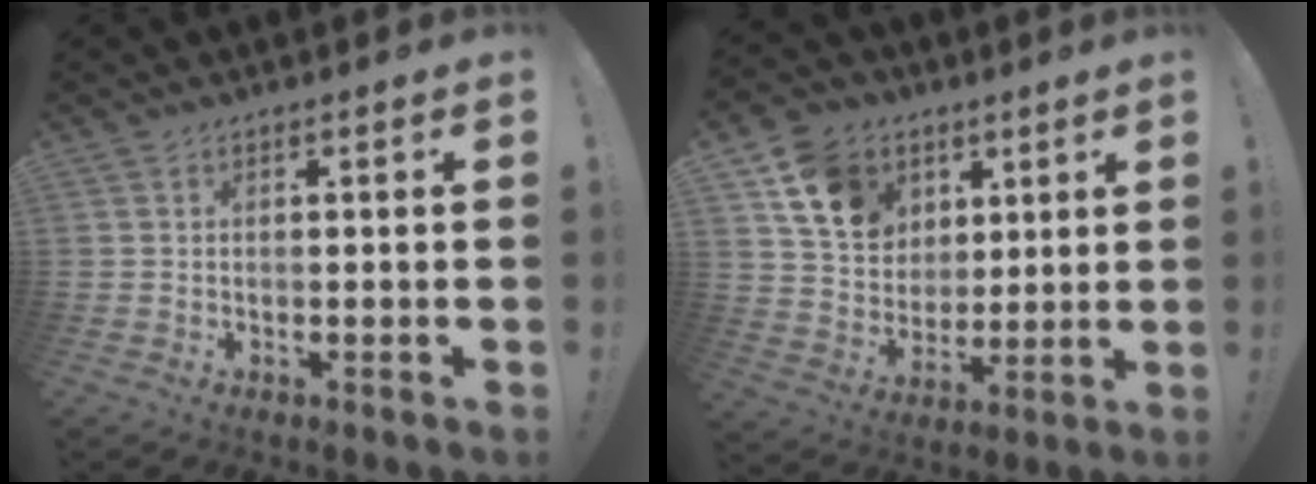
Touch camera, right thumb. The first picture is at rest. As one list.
[{"total": 14.4, "force": [7.0, 11.3, 5.4], "torque": [-0.085, -0.026, 0.143]}]